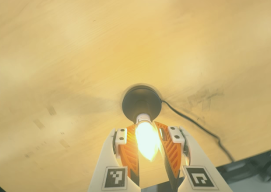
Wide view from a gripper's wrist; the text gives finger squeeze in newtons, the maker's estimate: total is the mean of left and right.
{"total": 14.4, "left": 14.2, "right": 14.6}